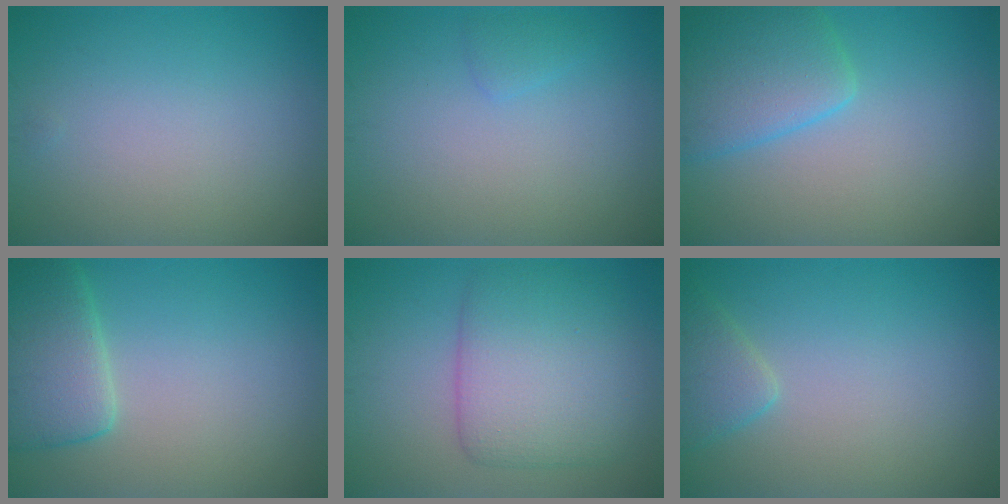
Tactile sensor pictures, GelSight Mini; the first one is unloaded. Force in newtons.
{"total": 0.9, "press": 0.9, "slide": 0.0}
{"total": 5.2, "press": 5.2, "slide": 0.3}
{"total": 5.0, "press": 4.9, "slide": 0.4}
{"total": 6.8, "press": 6.8, "slide": 0.3}
{"total": 2.3, "press": 2.2, "slide": 0.2}